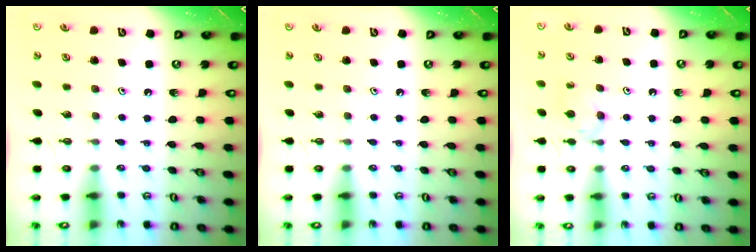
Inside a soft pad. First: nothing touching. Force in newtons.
{"total": 0.0}
{"total": 6.0, "press": 6.0, "slide": 0.9}